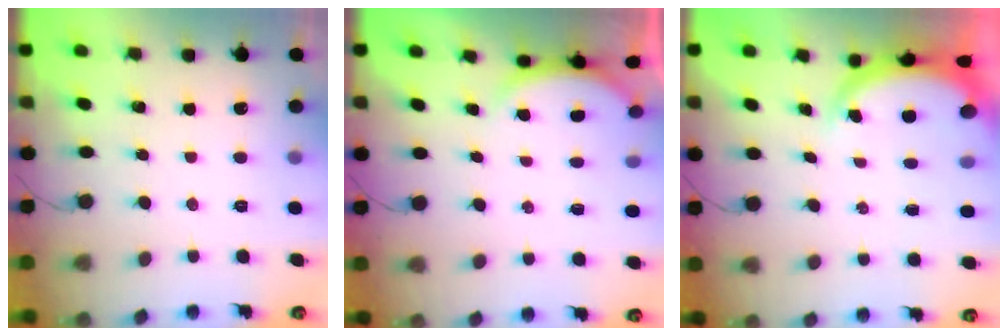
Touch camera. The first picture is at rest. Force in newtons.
{"total": 2.6, "press": 2.5, "slide": 0.6}
{"total": 4.4, "press": 4.4, "slide": 0.1}